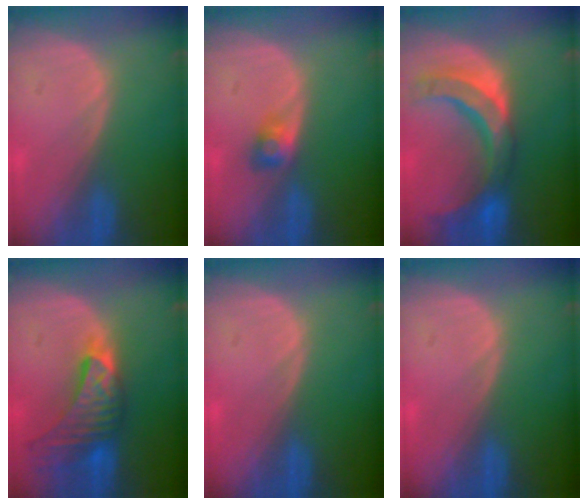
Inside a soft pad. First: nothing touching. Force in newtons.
{"total": 2.5, "press": 2.4, "slide": 0.8}
{"total": 10.4, "press": 9.3, "slide": 4.7}
{"total": 8.9, "press": 8.4, "slide": 3.0}
{"total": 0.0}
{"total": 0.0}